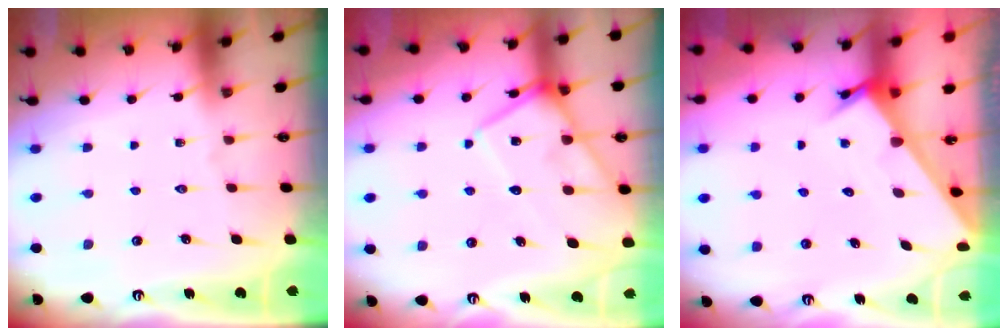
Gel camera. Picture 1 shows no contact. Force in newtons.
{"total": 12.2, "press": 12.1, "slide": 0.7}
{"total": 3.5, "press": 3.5, "slide": 0.1}